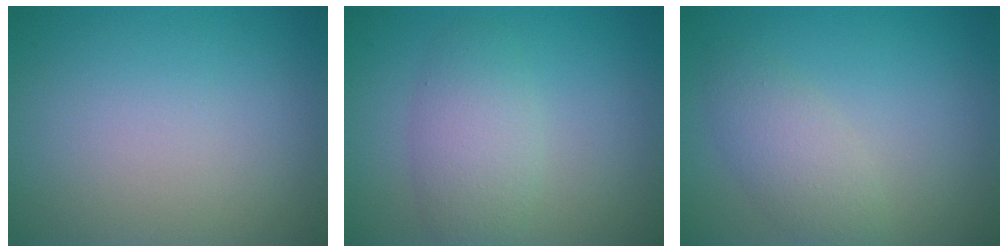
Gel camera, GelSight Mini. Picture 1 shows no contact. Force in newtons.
{"total": 3.5, "press": 3.5, "slide": 0.1}
{"total": 2.9, "press": 2.9, "slide": 0.1}